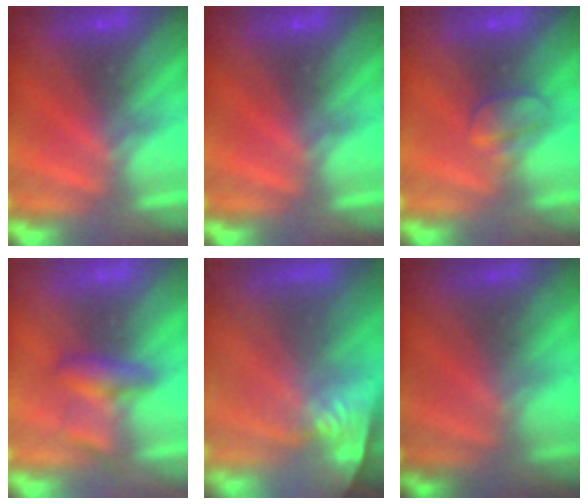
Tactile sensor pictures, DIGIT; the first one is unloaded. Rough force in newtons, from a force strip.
{"total": 0.0}
{"total": 2.3}
{"total": 2.2}
{"total": 7.6}
{"total": 1.7}